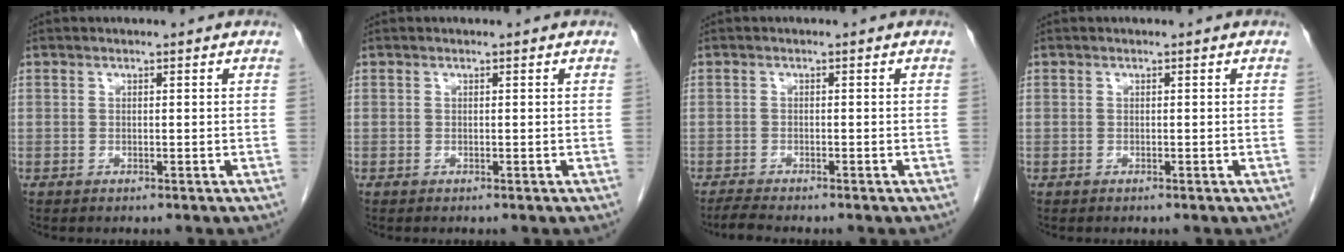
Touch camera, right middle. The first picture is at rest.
{"total": 0.0}
{"total": 2.2, "force": [-2.0, -0.2, 0.8], "torque": [-0.028, -0.011, -0.037]}
{"total": 0.0}